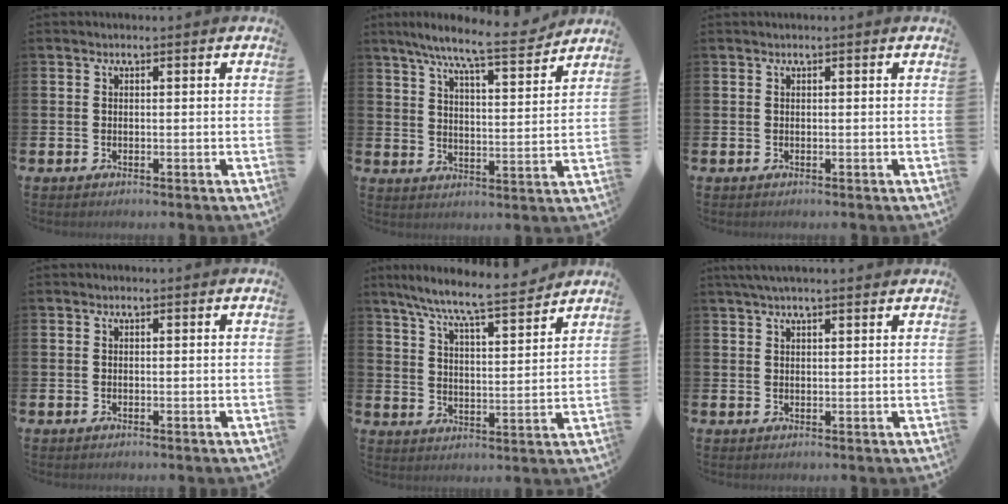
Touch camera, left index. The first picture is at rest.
{"total": 9.2, "force": [8.2, 0.4, 4.1], "torque": [-0.093, -0.049, 0.141]}
{"total": 0.0}
{"total": 0.0}
{"total": 8.4, "force": [7.6, 0.2, 3.4], "torque": [-0.096, -0.048, 0.133]}
{"total": 2.7, "force": [2.3, 0.3, 1.5], "torque": [-0.035, 0.003, 0.041]}